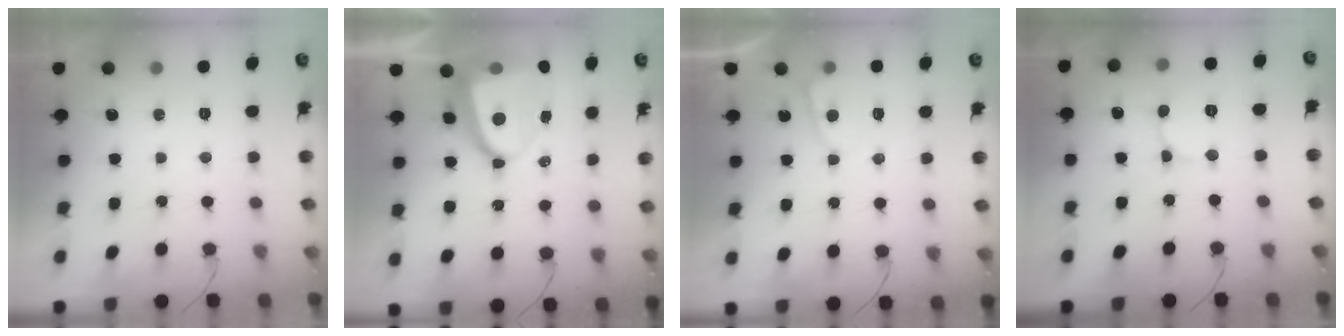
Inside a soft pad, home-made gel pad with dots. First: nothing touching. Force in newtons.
{"total": 9.1, "press": 9.0, "slide": 1.0}
{"total": 2.1, "press": 2.1, "slide": 0.3}
{"total": 2.4, "press": 2.4, "slide": 0.2}